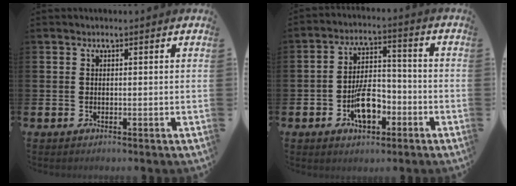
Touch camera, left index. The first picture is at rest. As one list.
[{"total": 7.4, "force": [-3.0, 4.1, 5.4], "torque": [-0.100, 0.012, -0.057]}]